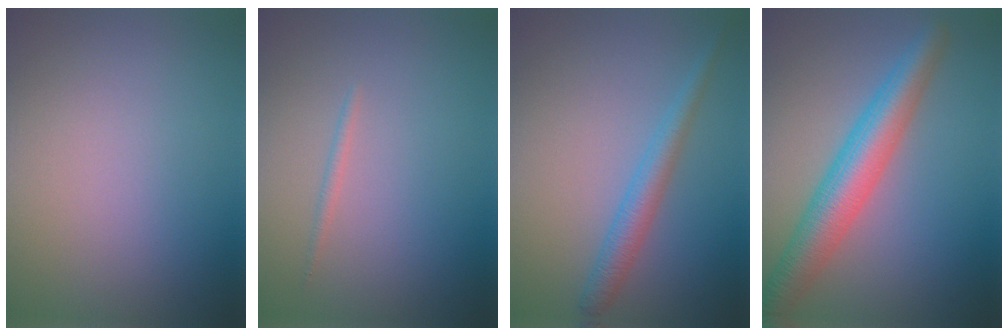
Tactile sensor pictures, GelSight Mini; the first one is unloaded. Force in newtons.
{"total": 0.6, "press": 0.6, "slide": 0.1}
{"total": 2.6, "press": 2.6, "slide": 0.2}
{"total": 6.1, "press": 6.1, "slide": 0.2}